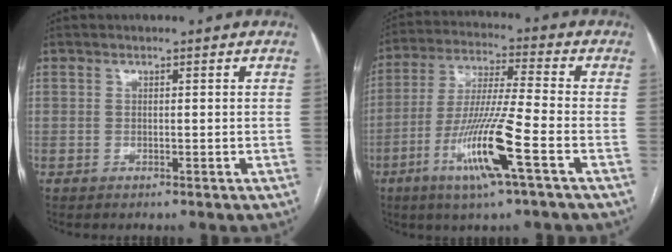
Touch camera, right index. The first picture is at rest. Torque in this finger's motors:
{"motor_torque": [2.01, -0.13, 1.05, 0.21]}